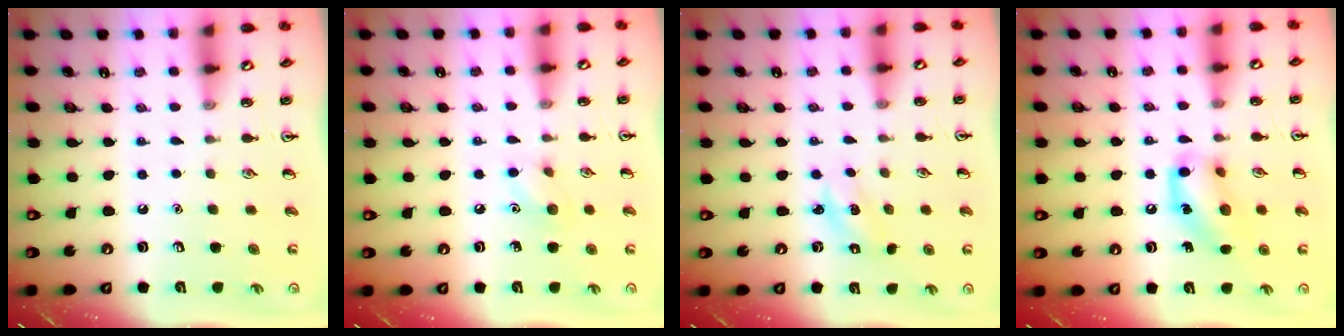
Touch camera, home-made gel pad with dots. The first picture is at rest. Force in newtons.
{"total": 5.9, "press": 5.6, "slide": 1.9}
{"total": 2.3, "press": 2.2, "slide": 0.4}
{"total": 12.7, "press": 12.5, "slide": 2.2}